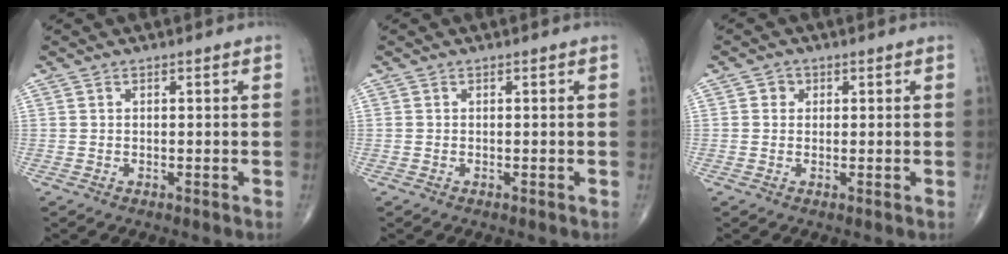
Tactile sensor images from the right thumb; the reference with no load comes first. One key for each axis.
{"total": 0.0}
{"total": 1.7, "fx": 0.4, "fy": 1.5, "fz": 0.5, "tx": 0.002, "ty": 0.002, "tz": 0.000}